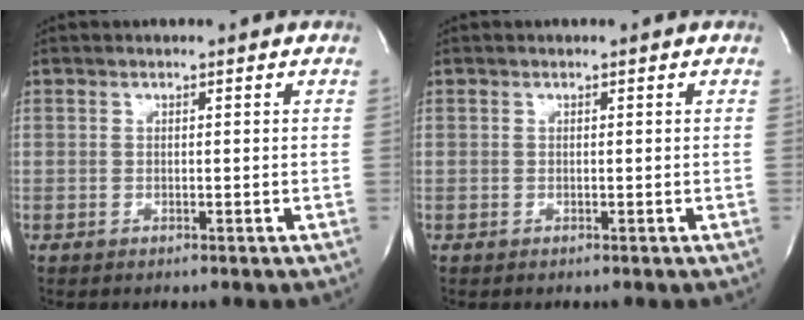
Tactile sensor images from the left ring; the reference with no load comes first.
{"total": 0.0}